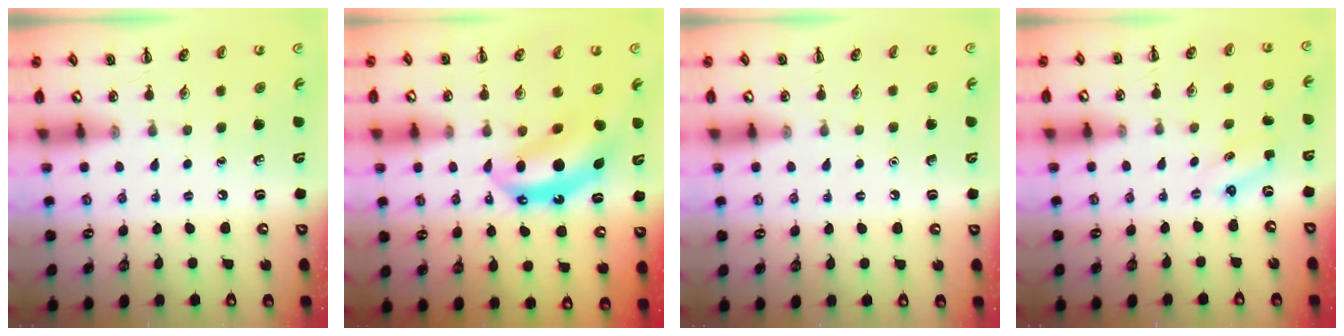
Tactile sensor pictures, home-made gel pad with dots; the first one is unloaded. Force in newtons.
{"total": 9.4, "press": 9.2, "slide": 1.8}
{"total": 1.6, "press": 1.6, "slide": 0.1}
{"total": 2.3, "press": 2.2, "slide": 0.7}